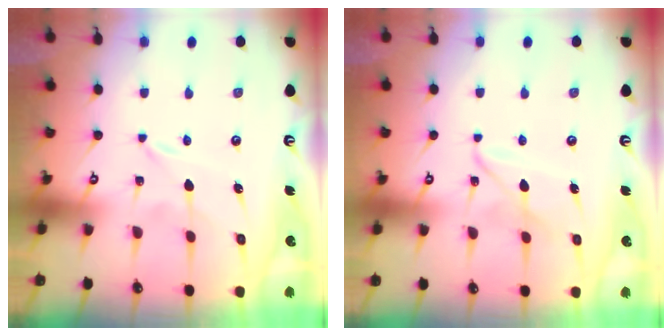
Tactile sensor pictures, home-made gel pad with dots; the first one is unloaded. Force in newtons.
{"total": 5.0, "press": 4.9, "slide": 0.4}